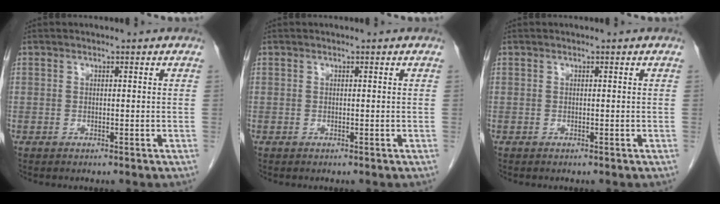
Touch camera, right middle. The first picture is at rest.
{"total": 0.0}
{"total": 0.0}